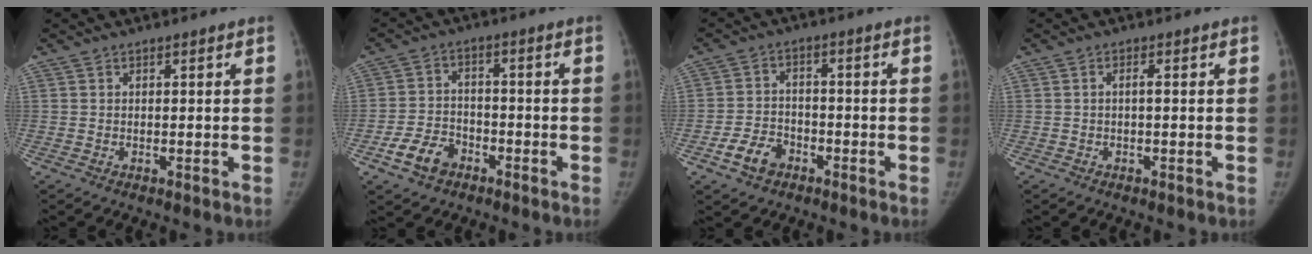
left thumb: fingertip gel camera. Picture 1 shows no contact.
{"total": 7.2, "force": [-4.1, 5.0, 3.2], "torque": [-0.048, 0.026, -0.073]}
{"total": 6.4, "force": [-3.6, 4.5, 2.8], "torque": [-0.042, 0.024, -0.062]}
{"total": 0.9, "force": [-0.2, 0.2, 0.9], "torque": [-0.017, 0.004, -0.004]}